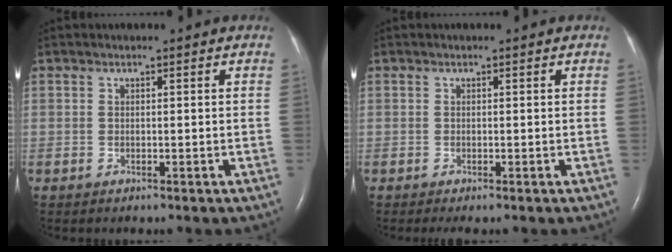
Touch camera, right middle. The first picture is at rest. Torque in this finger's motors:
{"motor_torque": [0.28, -0.20, 0.09, 0.02]}